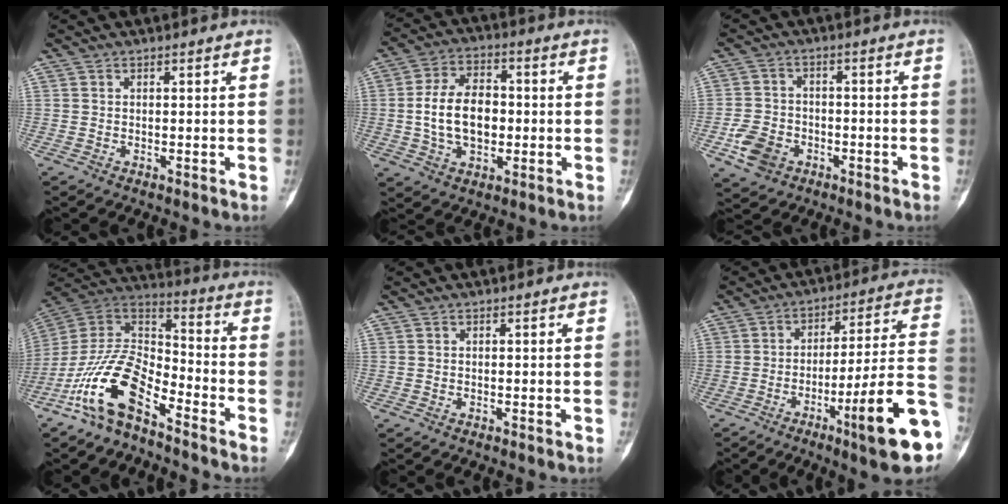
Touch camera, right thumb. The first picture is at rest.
{"total": 12.2, "force": [-0.6, 7.9, 9.3], "torque": [-0.151, 0.016, -0.011]}
{"total": 7.2, "force": [-3.1, 5.4, 3.5], "torque": [-0.055, 0.019, -0.054]}
{"total": 15.5, "force": [-9.3, 6.9, 10.4], "torque": [-0.184, 0.082, -0.185]}
{"total": 0.0}
{"total": 18.3, "force": [-7.9, 1.9, 16.4], "torque": [-0.215, 0.036, -0.116]}